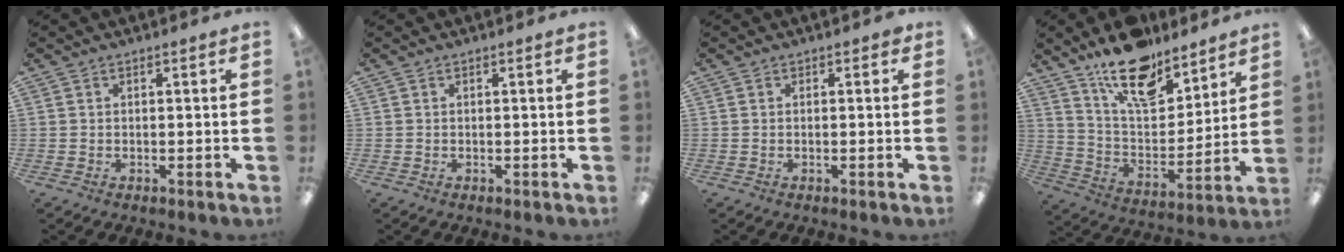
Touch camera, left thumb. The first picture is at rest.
{"total": 0.0}
{"total": 0.5, "force": [0.1, 0.3, 0.4], "torque": [-0.009, 0.002, 0.002]}
{"total": 17.5, "force": [13.2, 7.4, 8.7], "torque": [-0.146, -0.082, 0.231]}